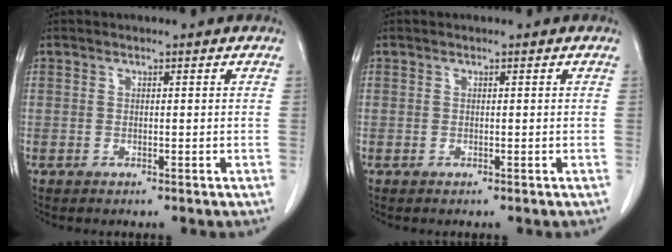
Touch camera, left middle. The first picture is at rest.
{"total": 0.0}